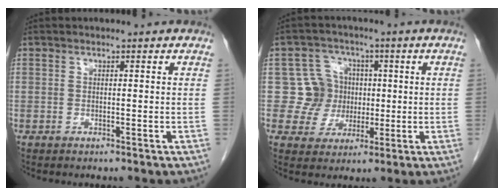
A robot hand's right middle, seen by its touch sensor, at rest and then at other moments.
{"total": 6.4, "force": [0.3, 6.4, 0.4], "torque": [-0.001, 0.022, 0.007]}